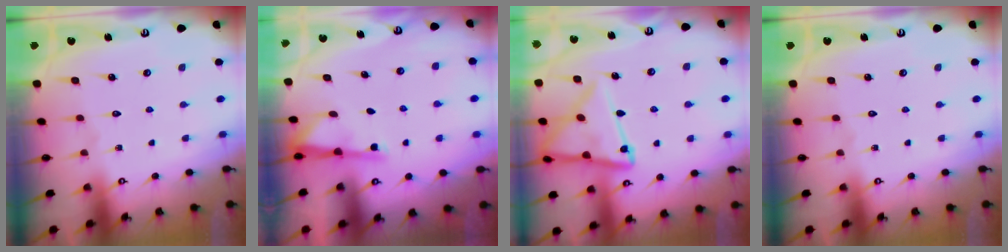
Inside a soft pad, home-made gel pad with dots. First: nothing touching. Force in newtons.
{"total": 2.8, "press": 2.8, "slide": 0.5}
{"total": 15.1, "press": 15.1, "slide": 1.4}
{"total": 0.0}